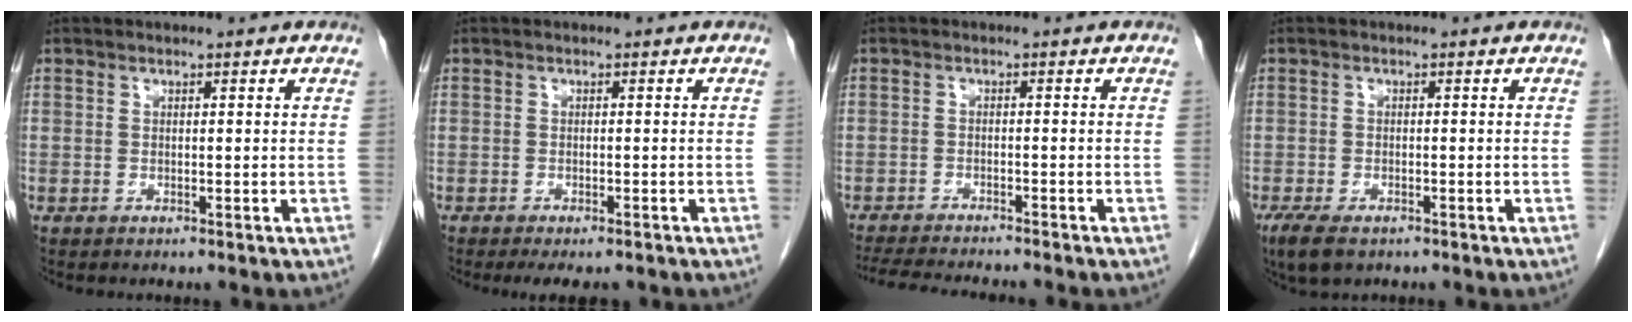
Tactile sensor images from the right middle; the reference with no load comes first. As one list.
[{"total": 5.0, "force": [-4.1, 1.5, 2.5], "torque": [-0.029, -0.009, -0.054]}, {"total": 9.9, "force": [-9.0, 0.3, 4.1], "torque": [-0.058, -0.016, -0.135]}, {"total": 4.8, "force": [-3.3, 1.9, 3.0], "torque": [-0.063, -0.013, -0.051]}]